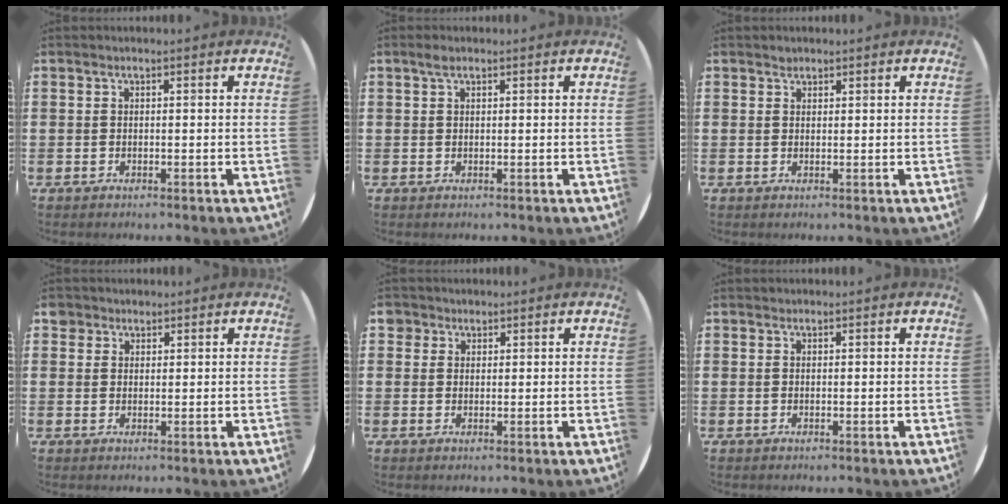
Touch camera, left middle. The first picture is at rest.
{"total": 1.0, "force": [0.7, 0.5, 0.6], "torque": [-0.006, 0.002, 0.010]}
{"total": 0.9, "force": [0.8, 0.4, 0.0], "torque": [0.005, -0.002, 0.015]}
{"total": 2.1, "force": [1.7, 1.3, 0.1], "torque": [0.003, 0.002, 0.033]}
{"total": 2.1, "force": [1.6, 1.3, 0.1], "torque": [0.002, 0.002, 0.030]}
{"total": 0.0}